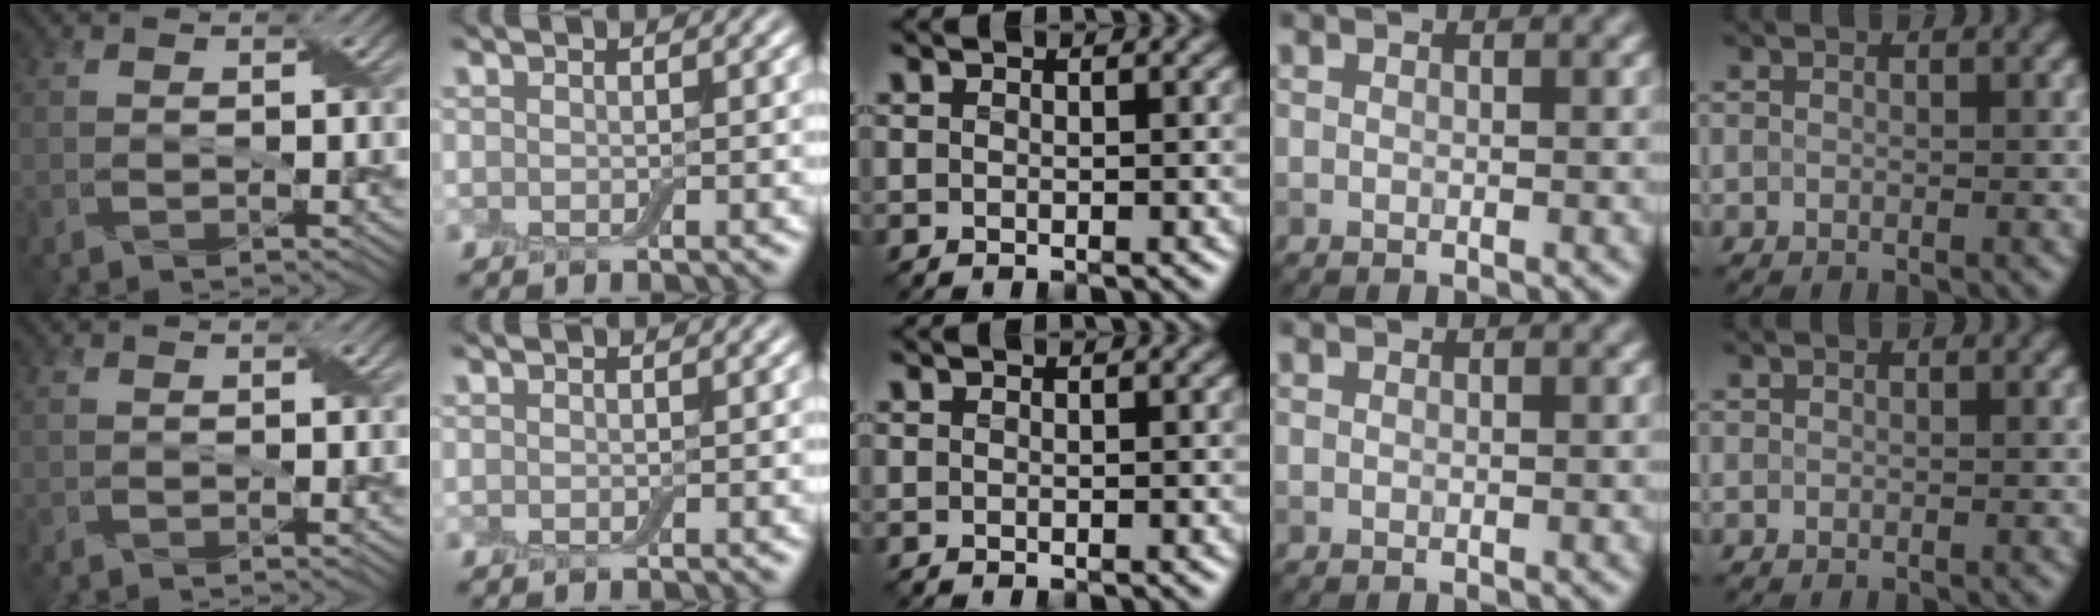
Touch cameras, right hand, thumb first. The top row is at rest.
{}